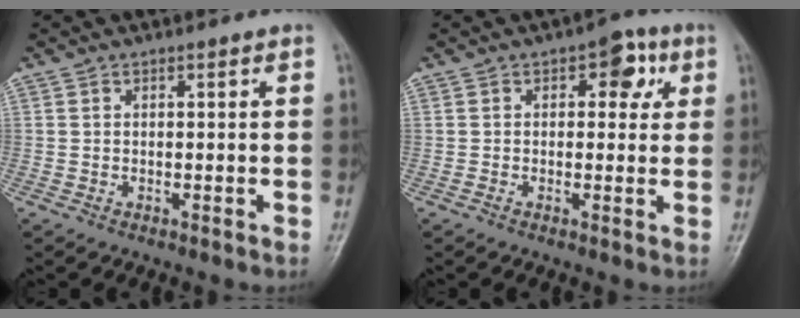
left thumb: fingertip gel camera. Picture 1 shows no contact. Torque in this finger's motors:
{"motor_torque": [0.35, 0.17, 0.19, -0.51, 0.01]}